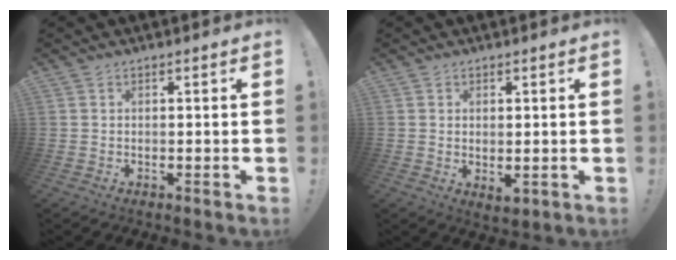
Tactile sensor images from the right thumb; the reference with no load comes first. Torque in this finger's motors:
{"motor_torque": [-0.01, 0.53, 0.39, -0.18, 0.06]}